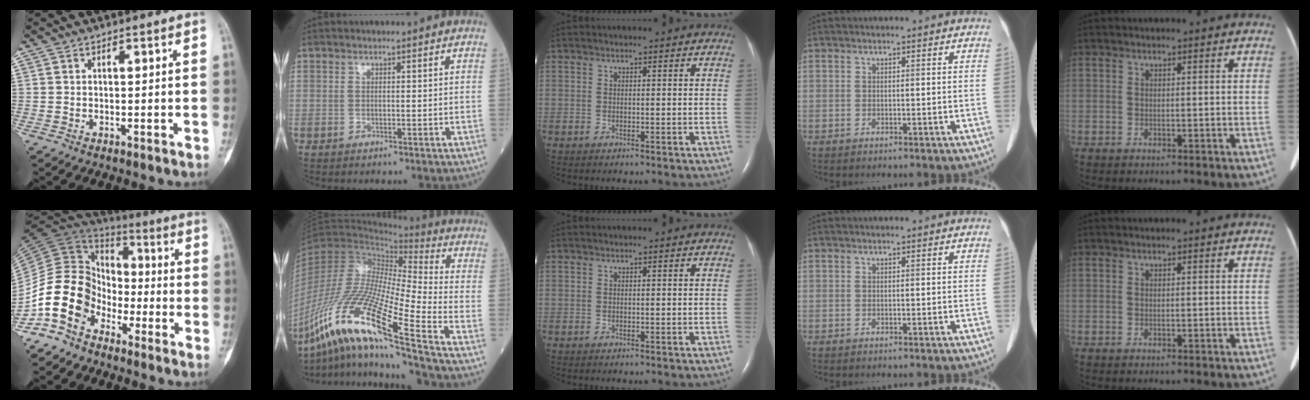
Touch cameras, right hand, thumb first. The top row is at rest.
{"thumb": {"total": 14.0, "force": [-7.9, 9.9, 6.1], "torque": [-0.103, 0.074, -0.162]}, "index": {"total": 21.9, "force": [-13.2, 0.1, 17.5], "torque": [-0.368, -0.050, -0.249]}}